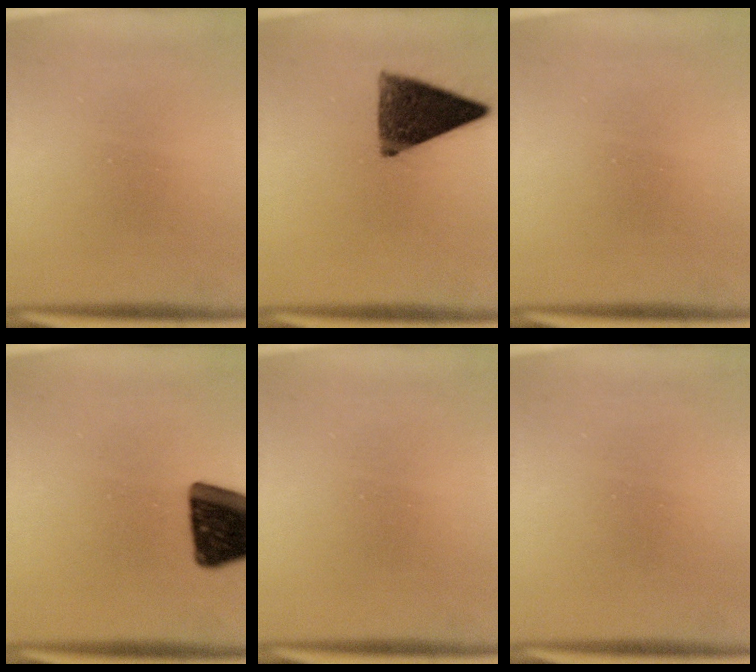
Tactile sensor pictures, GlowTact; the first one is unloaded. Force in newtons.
{"total": 11.2}
{"total": 0.0}
{"total": 16.2}
{"total": 0.0}
{"total": 1.9}